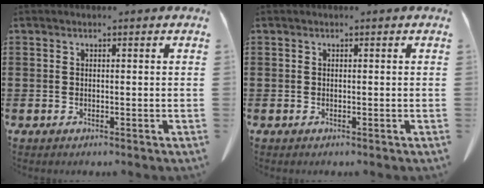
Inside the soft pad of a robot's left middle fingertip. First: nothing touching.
{"total": 0.0}